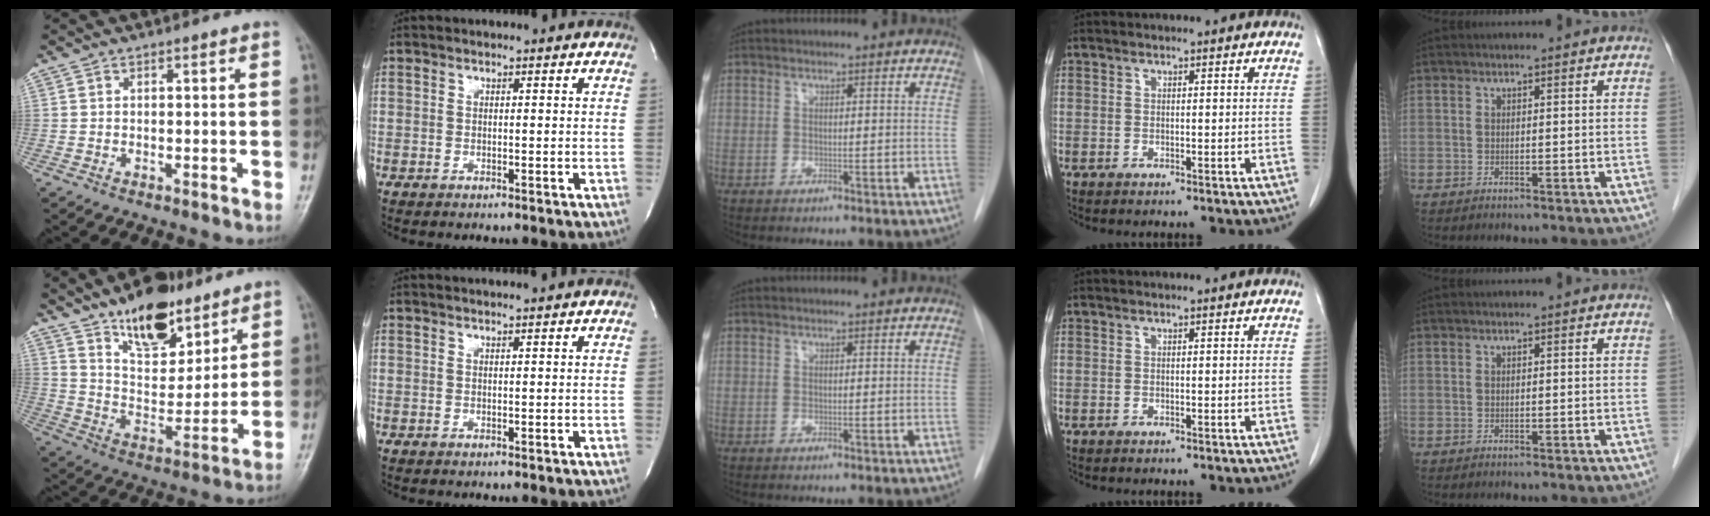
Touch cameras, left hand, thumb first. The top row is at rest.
{"thumb": {"total": 16.0, "force": [10.8, 7.5, 9.2], "torque": [-0.100, -0.067, 0.185]}, "index": {"total": 2.6, "force": [2.4, -0.5, 0.8], "torque": [-0.016, 0.006, 0.030]}}